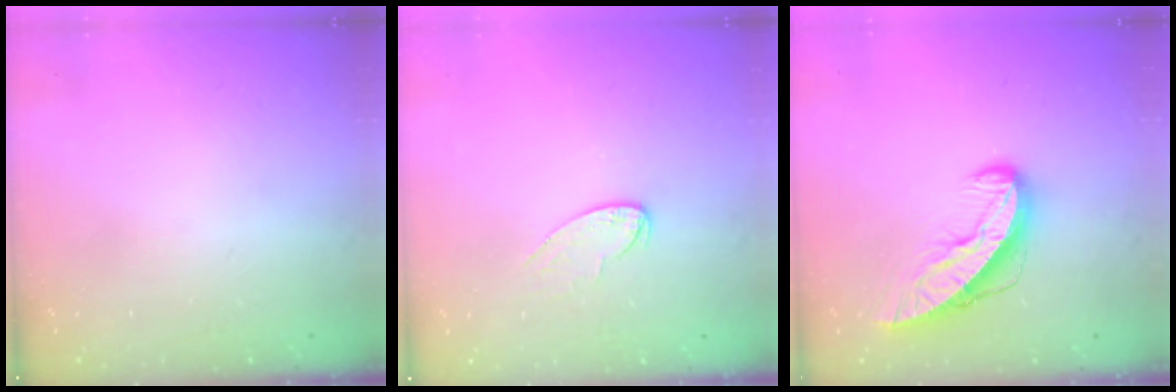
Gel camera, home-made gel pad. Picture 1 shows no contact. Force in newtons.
{"total": 6.5, "press": 6.5, "slide": 0.3}
{"total": 9.1, "press": 9.1, "slide": 0.8}